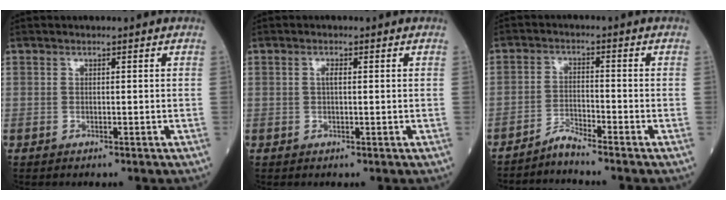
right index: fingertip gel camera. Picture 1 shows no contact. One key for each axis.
{"total": 1.1, "fx": 0.1, "fy": 0.3, "fz": 1.0, "tx": -0.022, "ty": 0.002, "tz": 0.001}
{"total": 3.1, "fx": -3.0, "fy": -0.9, "fz": 0.3, "tx": -0.008, "ty": -0.019, "tz": -0.058}